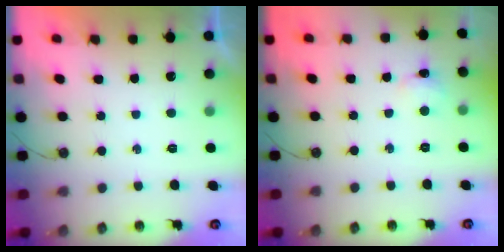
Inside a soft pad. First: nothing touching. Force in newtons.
{"total": 2.0, "press": 1.9, "slide": 0.4}